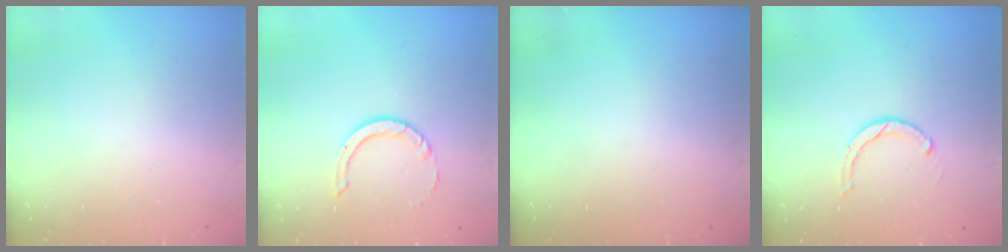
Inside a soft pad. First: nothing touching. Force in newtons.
{"total": 5.3, "press": 5.3, "slide": 0.1}
{"total": 0.0}
{"total": 3.5, "press": 3.4, "slide": 0.6}